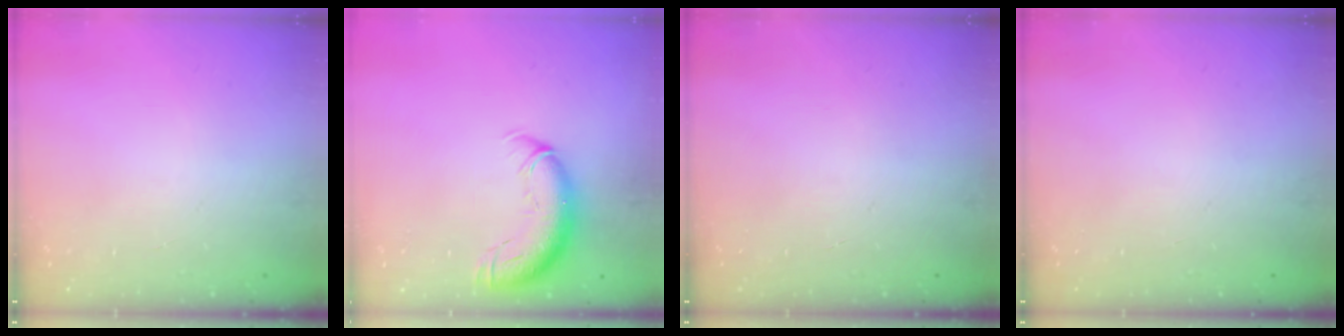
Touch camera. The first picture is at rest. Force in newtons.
{"total": 12.1, "press": 11.7, "slide": 3.1}
{"total": 0.0}
{"total": 0.0}